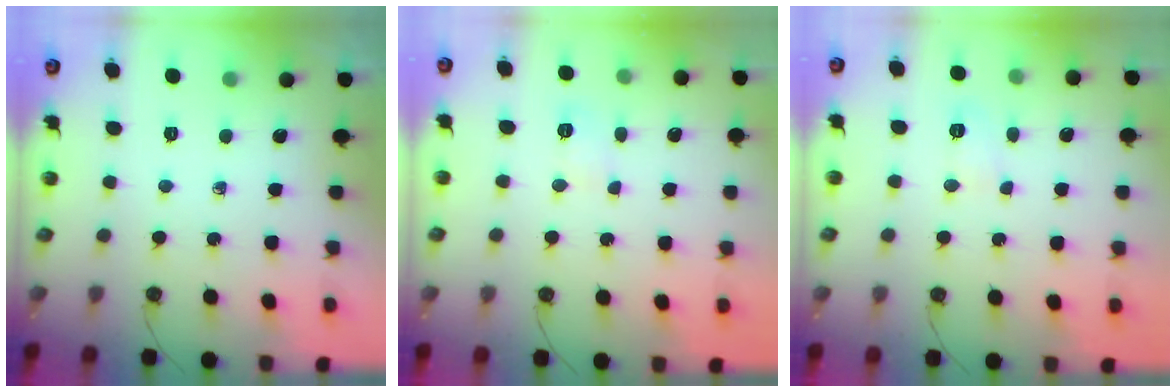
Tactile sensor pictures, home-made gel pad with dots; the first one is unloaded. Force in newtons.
{"total": 3.9, "press": 3.8, "slide": 0.5}
{"total": 4.6, "press": 4.4, "slide": 1.3}